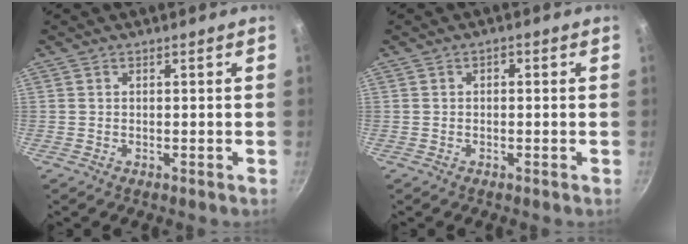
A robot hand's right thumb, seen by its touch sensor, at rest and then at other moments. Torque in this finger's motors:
{"motor_torque": [0.00, -0.25, 0.04, 0.26, 0.00]}